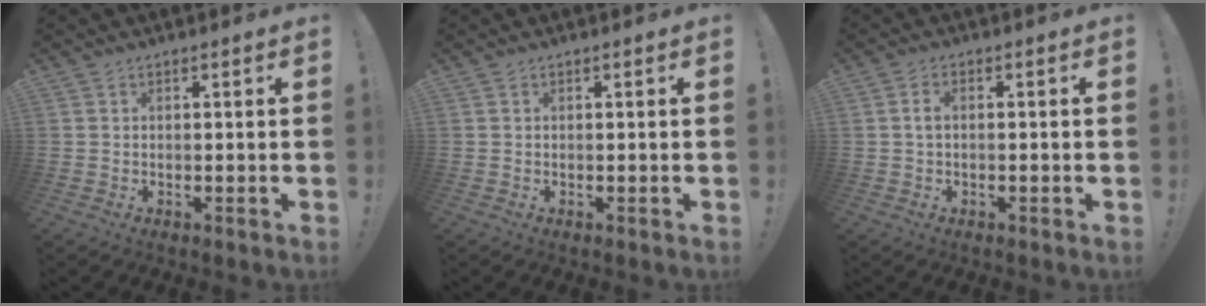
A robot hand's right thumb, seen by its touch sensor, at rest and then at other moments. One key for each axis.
{"total": 0.0}
{"total": 1.8, "fx": -0.1, "fy": 1.1, "fz": 1.4, "tx": -0.024, "ty": 0.008, "tz": -0.001}